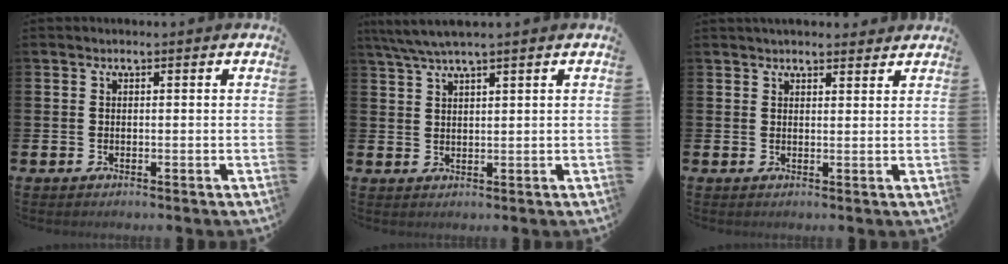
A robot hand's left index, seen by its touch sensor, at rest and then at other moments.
{"total": 3.5, "force": [2.9, -0.1, 1.9], "torque": [-0.046, -0.001, 0.054]}
{"total": 2.4, "force": [2.4, 0.5, 0.2], "torque": [0.004, -0.011, 0.041]}